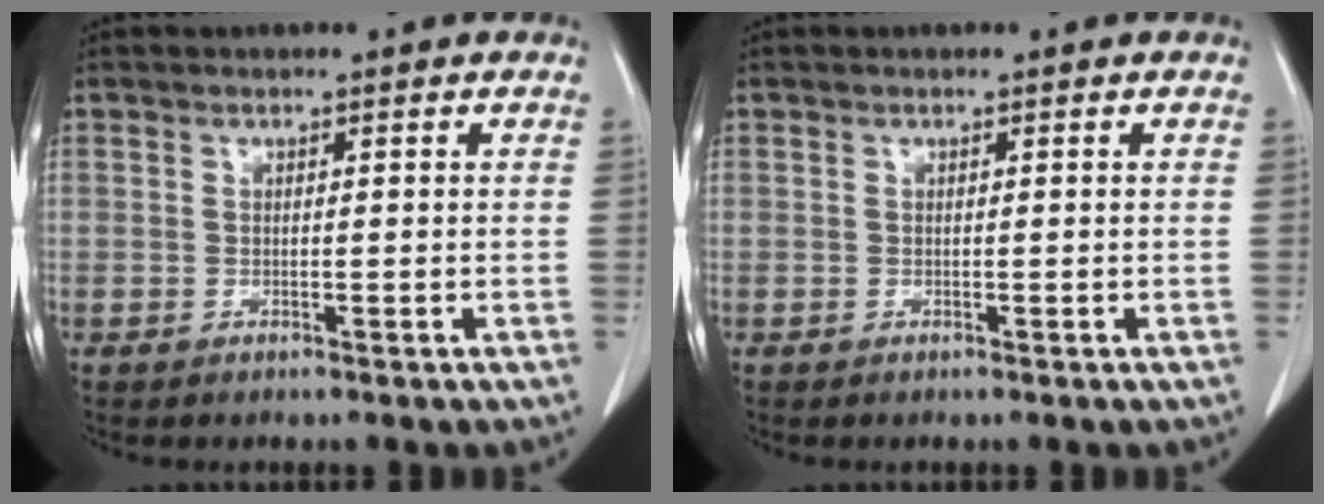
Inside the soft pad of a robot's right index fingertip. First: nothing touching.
{"total": 0.0}